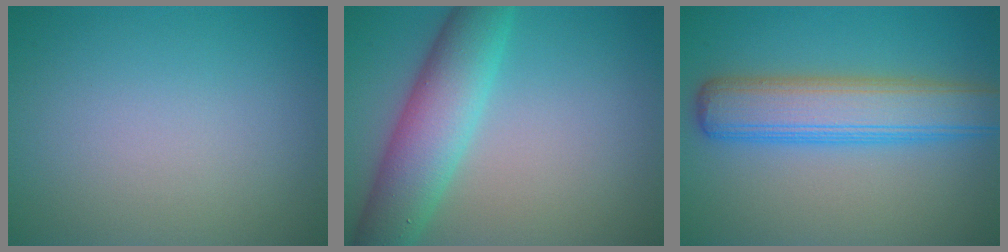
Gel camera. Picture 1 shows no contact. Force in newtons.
{"total": 6.7, "press": 6.7, "slide": 0.0}
{"total": 6.8, "press": 6.8, "slide": 0.2}